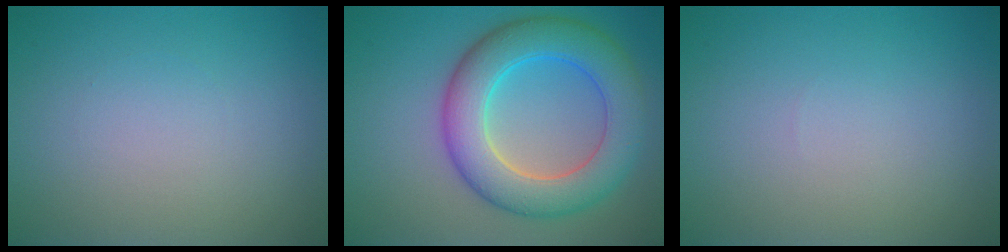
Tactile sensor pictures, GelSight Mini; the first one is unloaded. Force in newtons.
{"total": 8.0, "press": 8.0, "slide": 0.1}
{"total": 0.0}